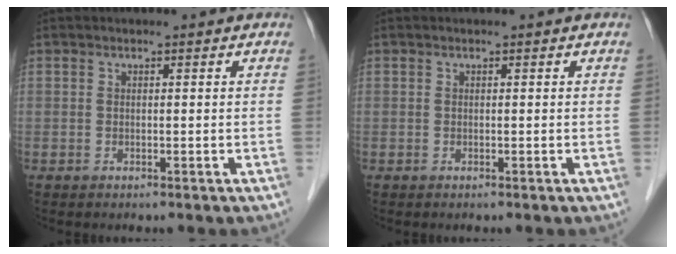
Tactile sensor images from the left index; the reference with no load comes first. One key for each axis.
{"total": 0.0}